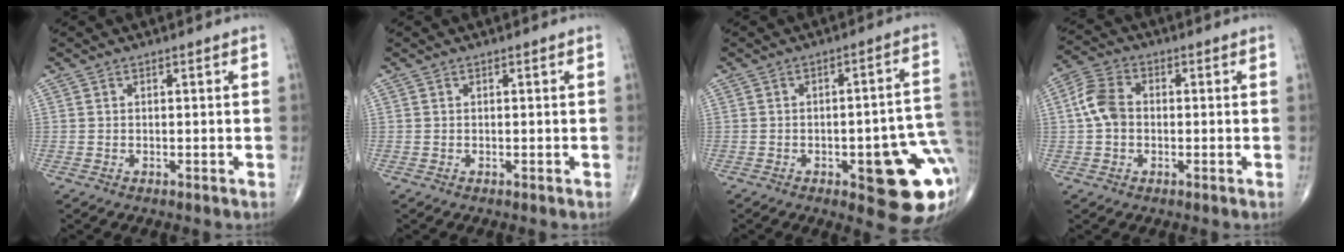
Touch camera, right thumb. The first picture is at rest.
{"total": 0.0}
{"total": 16.9, "force": [-4.5, 5.5, 15.3], "torque": [-0.140, 0.027, -0.036]}
{"total": 6.7, "force": [0.0, 4.9, 4.7], "torque": [-0.093, 0.022, -0.009]}